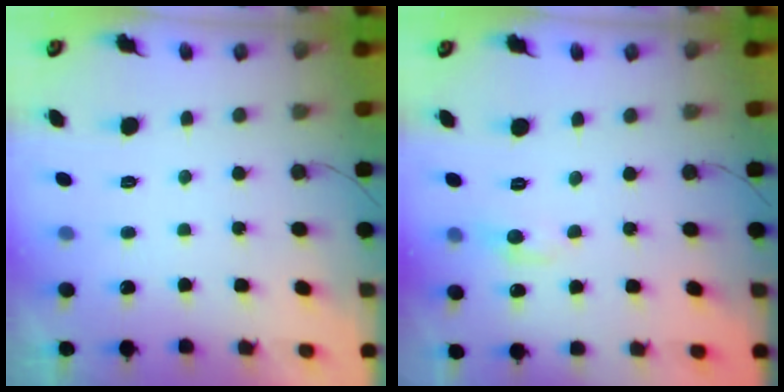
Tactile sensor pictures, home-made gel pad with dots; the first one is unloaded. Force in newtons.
{"total": 2.8, "press": 2.8, "slide": 0.4}